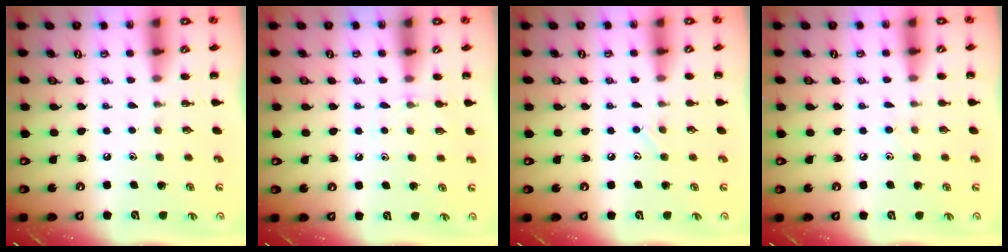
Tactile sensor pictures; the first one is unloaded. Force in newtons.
{"total": 5.6, "press": 5.5, "slide": 1.1}
{"total": 5.0, "press": 4.8, "slide": 1.3}
{"total": 4.0, "press": 3.7, "slide": 1.6}